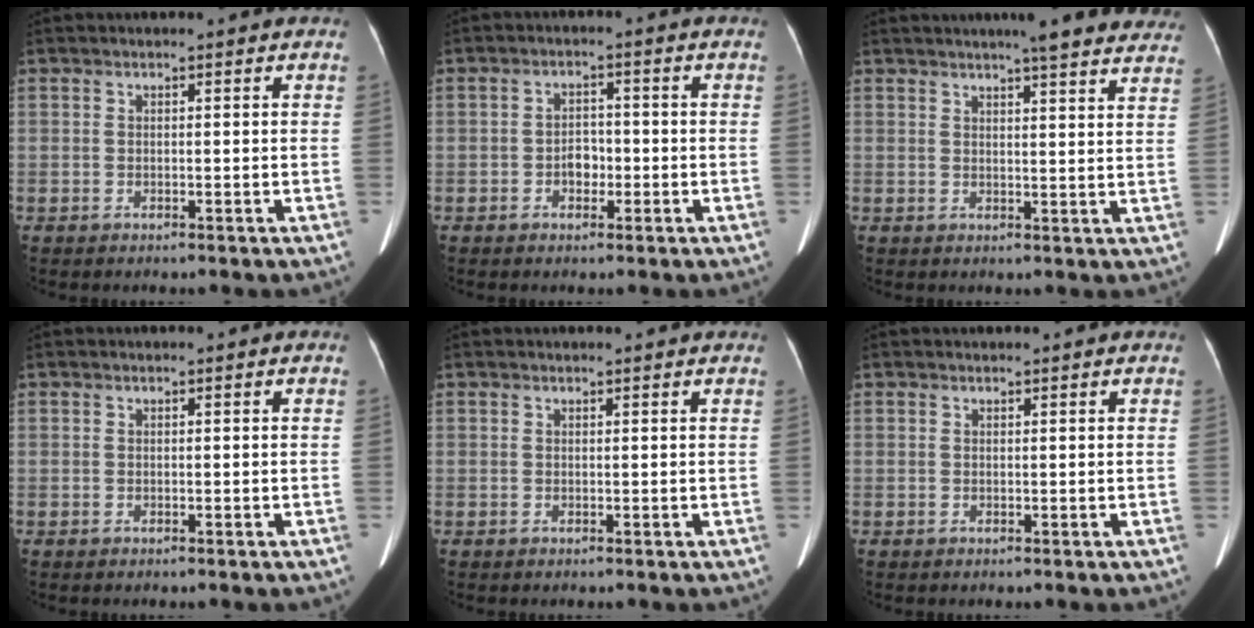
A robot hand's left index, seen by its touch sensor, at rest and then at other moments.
{"total": 2.9, "force": [-1.0, 2.0, 1.8], "torque": [-0.026, 0.010, -0.020]}
{"total": 13.0, "force": [11.2, 1.1, 6.3], "torque": [-0.069, 0.006, 0.117]}
{"total": 0.0}
{"total": 1.2, "force": [1.2, 0.1, 0.2], "torque": [-0.008, 0.008, 0.014]}
{"total": 0.6, "force": [0.6, 0.1, 0.1], "torque": [0.000, 0.009, 0.010]}